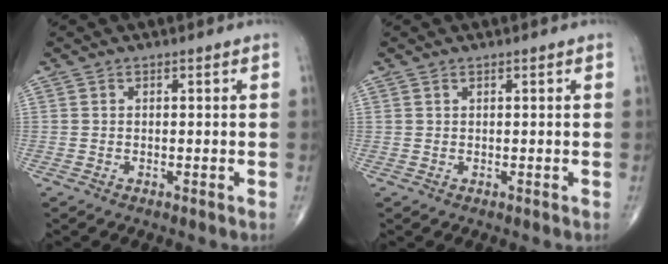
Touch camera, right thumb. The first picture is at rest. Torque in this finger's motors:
{"motor_torque": [0.01, -0.15, -0.06, 0.07, -0.03]}